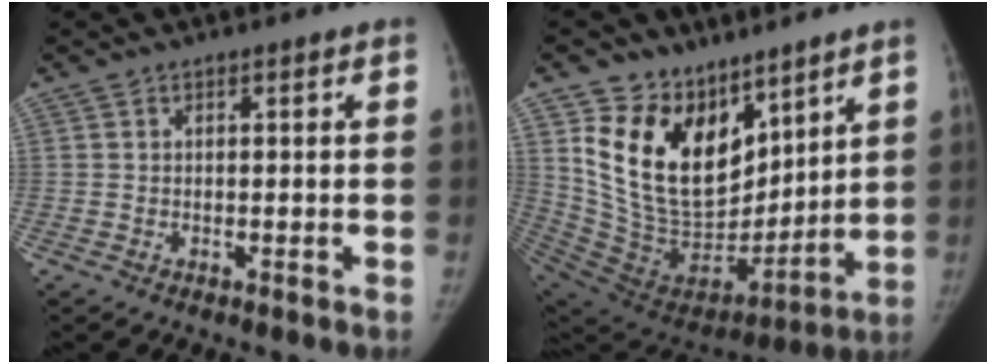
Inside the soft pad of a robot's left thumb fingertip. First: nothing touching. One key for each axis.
{"total": 20.8, "fx": 11.7, "fy": 13.4, "fz": 10.9, "tx": -0.146, "ty": -0.069, "tz": 0.235}